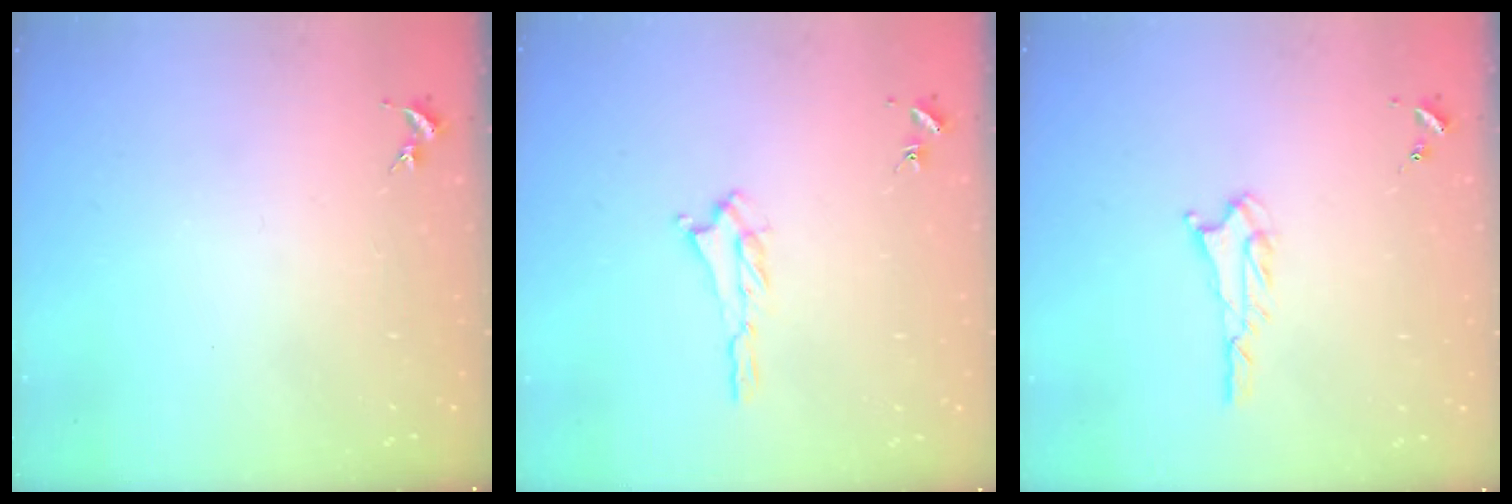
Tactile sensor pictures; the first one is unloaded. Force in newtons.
{"total": 1.2, "press": 1.1, "slide": 0.5}
{"total": 1.6, "press": 1.6, "slide": 0.1}